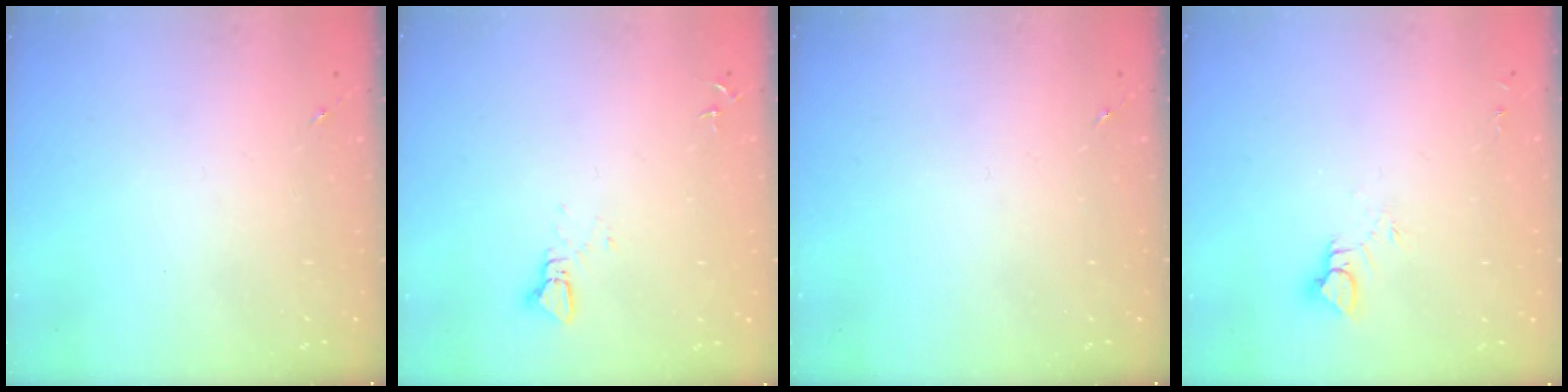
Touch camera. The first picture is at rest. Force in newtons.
{"total": 2.3, "press": 2.3, "slide": 0.1}
{"total": 0.0}
{"total": 4.8, "press": 4.8, "slide": 0.2}